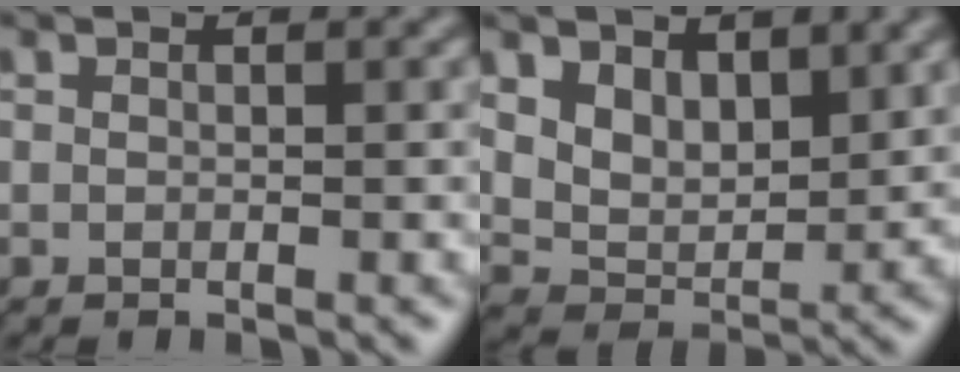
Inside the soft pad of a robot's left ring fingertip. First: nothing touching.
{"total": 4.2, "force": [2.3, 2.7, 2.3], "torque": [-0.055, -0.019, 0.039]}